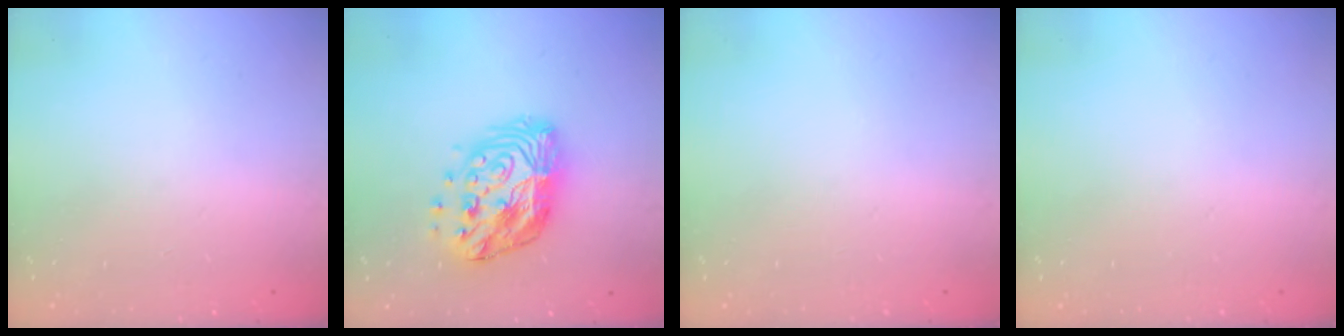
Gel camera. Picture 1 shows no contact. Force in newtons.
{"total": 15.8, "press": 15.7, "slide": 1.3}
{"total": 0.0}
{"total": 0.0}